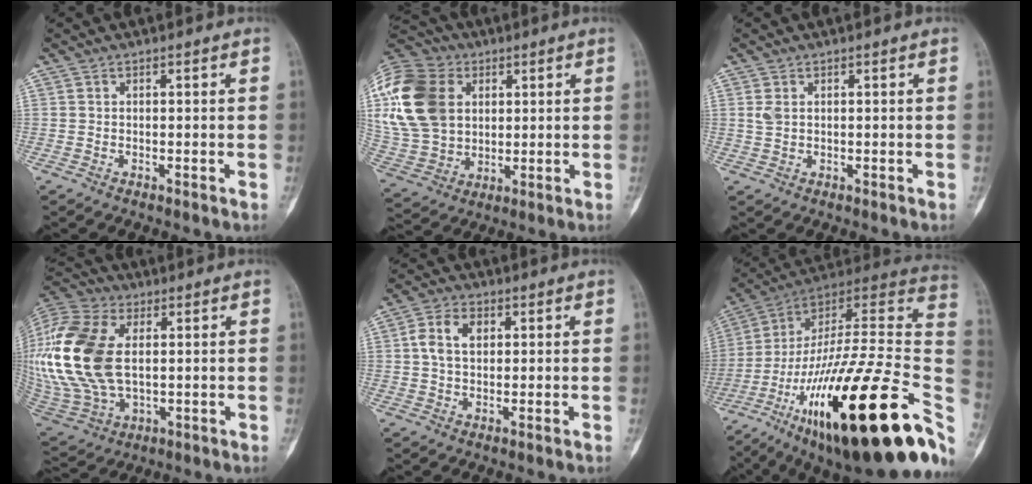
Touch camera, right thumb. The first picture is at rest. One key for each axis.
{"total": 22.5, "fx": 5.3, "fy": 16.8, "fz": 14.0, "tx": -0.294, "ty": 0.009, "tz": 0.103}
{"total": 2.0, "fx": 0.4, "fy": 1.3, "fz": 1.5, "tx": -0.035, "ty": 0.003, "tz": 0.010}
{"total": 25.6, "fx": 2.9, "fy": 15.6, "fz": 20.1, "tx": -0.467, "ty": -0.005, "tz": 0.062}
{"total": 5.7, "fx": 1.2, "fy": 3.7, "fz": 4.1, "tx": -0.077, "ty": 0.011, "tz": 0.019}
{"total": 39.0, "fx": -14.4, "fy": 10.0, "fz": 34.8, "tx": -0.479, "ty": 0.060, "tz": -0.239}